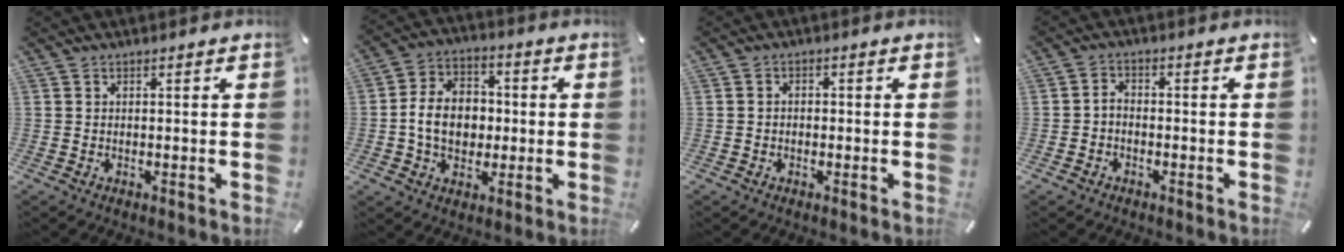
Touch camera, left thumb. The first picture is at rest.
{"total": 10.8, "force": [-1.0, 8.8, 6.2], "torque": [-0.130, 0.019, -0.018]}
{"total": 1.8, "force": [-0.8, 1.4, 0.7], "torque": [-0.014, 0.008, -0.019]}
{"total": 2.5, "force": [-1.2, 1.8, 1.2], "torque": [-0.025, 0.010, -0.025]}